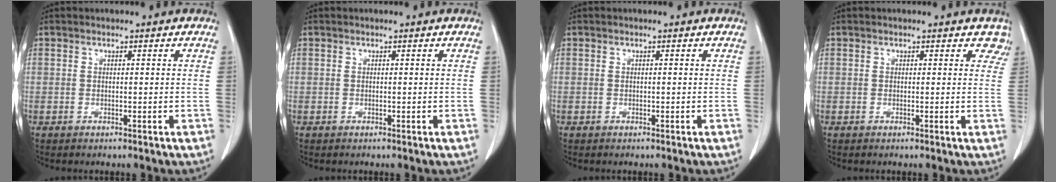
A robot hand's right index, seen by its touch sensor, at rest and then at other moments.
{"total": 0.0}
{"total": 0.0}
{"total": 2.5, "force": [2.0, 1.4, 0.2], "torque": [0.020, -0.004, 0.001]}